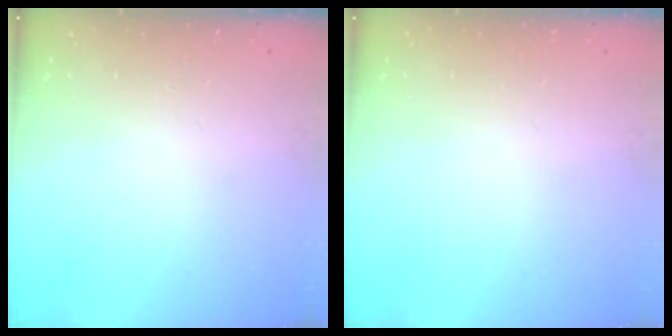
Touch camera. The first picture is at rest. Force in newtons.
{"total": 0.0}